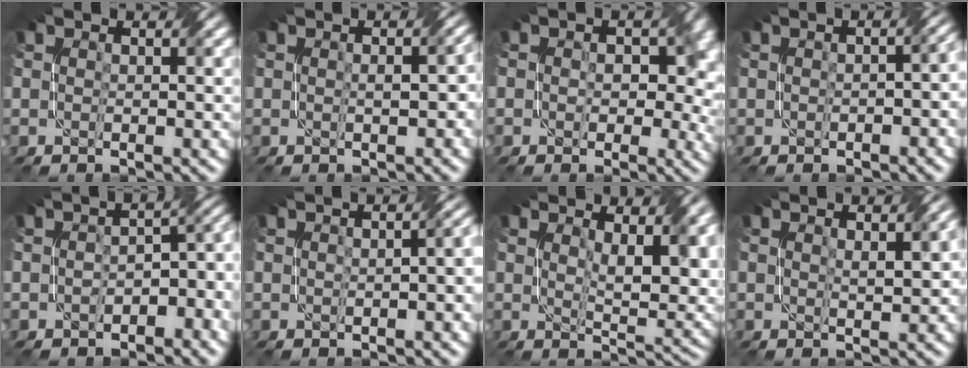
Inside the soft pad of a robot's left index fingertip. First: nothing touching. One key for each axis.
{"total": 2.5, "fx": -0.1, "fy": 1.2, "fz": 2.2, "tx": -0.029, "ty": 0.003, "tz": 0.011}
{"total": 6.0, "fx": 0.8, "fy": 4.4, "fz": 4.0, "tx": -0.017, "ty": -0.001, "tz": 0.017}
{"total": 3.8, "fx": -0.6, "fy": 2.1, "fz": 3.0, "tx": -0.015, "ty": 0.001, "tz": 0.005}
{"total": 4.9, "fx": -1.8, "fy": 2.7, "fz": 3.6, "tx": -0.028, "ty": 0.007, "tz": -0.025}
{"total": 5.4, "fx": 0.3, "fy": 2.9, "fz": 4.5, "tx": -0.026, "ty": 0.014, "tz": 0.003}
{"total": 6.2, "fx": 3.0, "fy": 2.1, "fz": 5.0, "tx": -0.077, "ty": -0.002, "tz": 0.062}
{"total": 2.0, "fx": 0.9, "fy": 0.5, "fz": 1.7, "tx": -0.020, "ty": 0.008, "tz": 0.023}